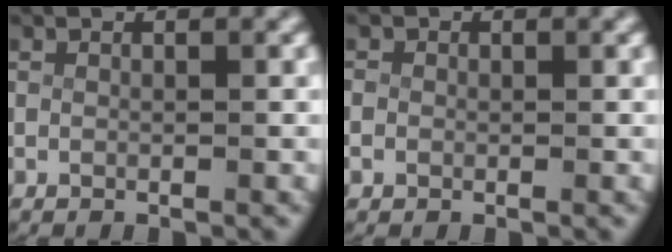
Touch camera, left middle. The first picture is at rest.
{"total": 1.5, "force": [-0.2, 1.4, 0.3], "torque": [-0.017, -0.006, -0.002]}